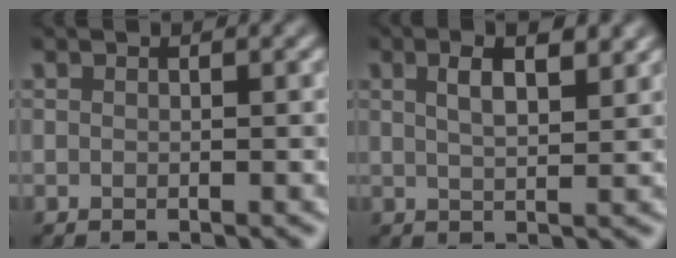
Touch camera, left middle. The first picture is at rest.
{"total": 3.7, "force": [1.8, 1.2, 3.0], "torque": [-0.048, 0.009, 0.028]}